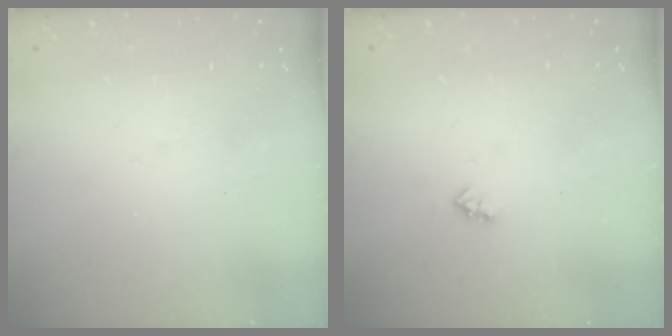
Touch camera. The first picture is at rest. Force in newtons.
{"total": 2.0, "press": 2.0, "slide": 0.3}